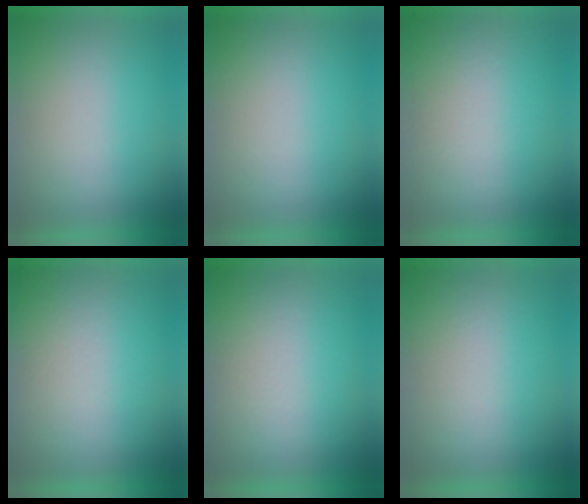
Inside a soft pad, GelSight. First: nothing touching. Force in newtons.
{"total": 1.4}
{"total": 2.5}
{"total": 3.0}
{"total": 2.6}
{"total": 4.1}